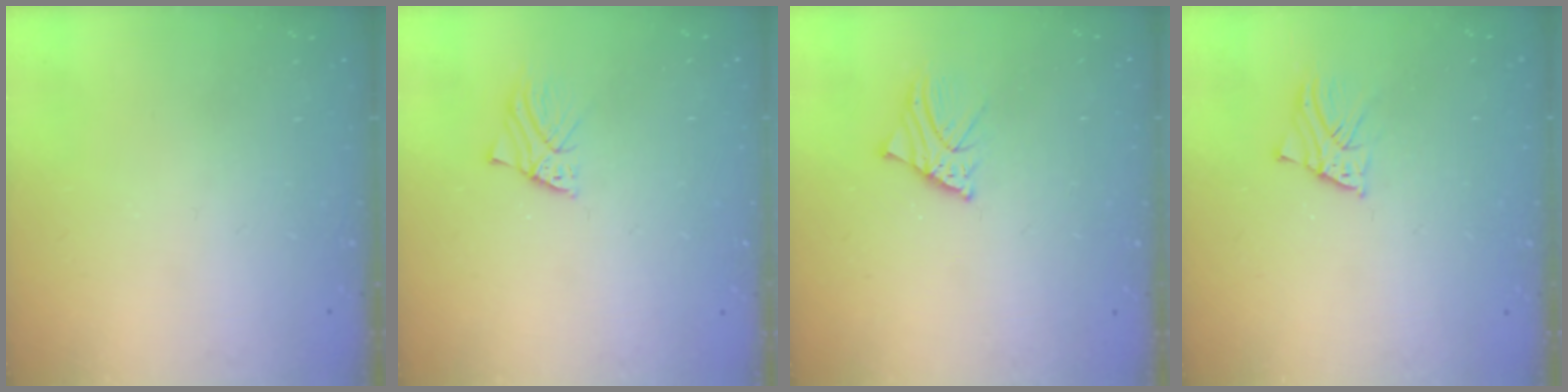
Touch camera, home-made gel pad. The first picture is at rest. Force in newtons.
{"total": 1.7, "press": 1.7, "slide": 0.2}
{"total": 2.3, "press": 2.3, "slide": 0.3}
{"total": 2.7, "press": 2.7, "slide": 0.2}